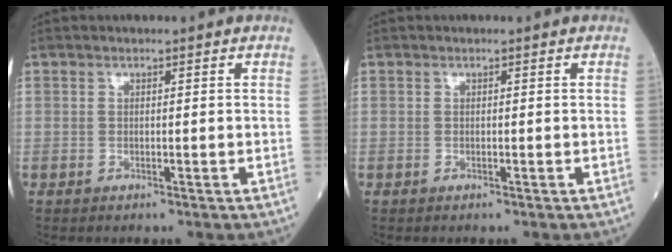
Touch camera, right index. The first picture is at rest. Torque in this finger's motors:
{"motor_torque": [0.03, 0.01, 0.00, 0.00]}